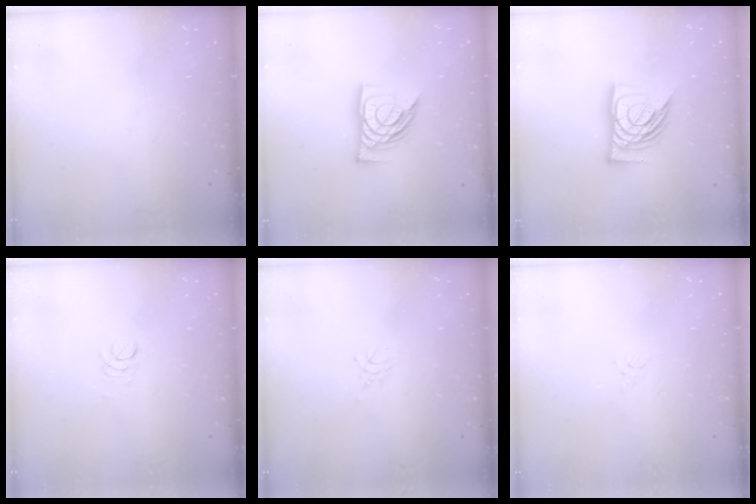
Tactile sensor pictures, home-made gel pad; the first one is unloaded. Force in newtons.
{"total": 12.1, "press": 12.0, "slide": 1.4}
{"total": 12.7, "press": 12.6, "slide": 1.5}
{"total": 2.9, "press": 2.8, "slide": 0.3}
{"total": 5.1, "press": 5.1, "slide": 0.2}
{"total": 0.0}